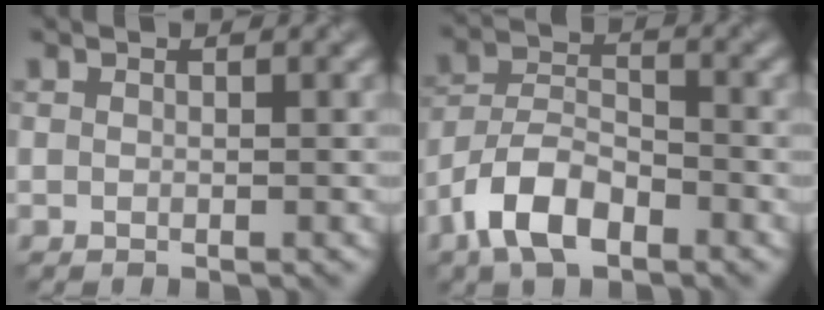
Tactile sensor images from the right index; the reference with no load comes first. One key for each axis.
{"total": 6.1, "fx": -3.7, "fy": 3.1, "fz": 3.8, "tx": -0.065, "ty": 0.010, "tz": -0.078}